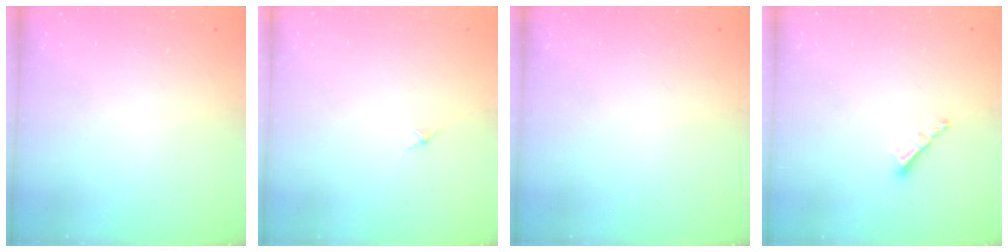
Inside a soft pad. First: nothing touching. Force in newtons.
{"total": 0.0}
{"total": 0.0}
{"total": 3.1, "press": 3.1, "slide": 0.3}